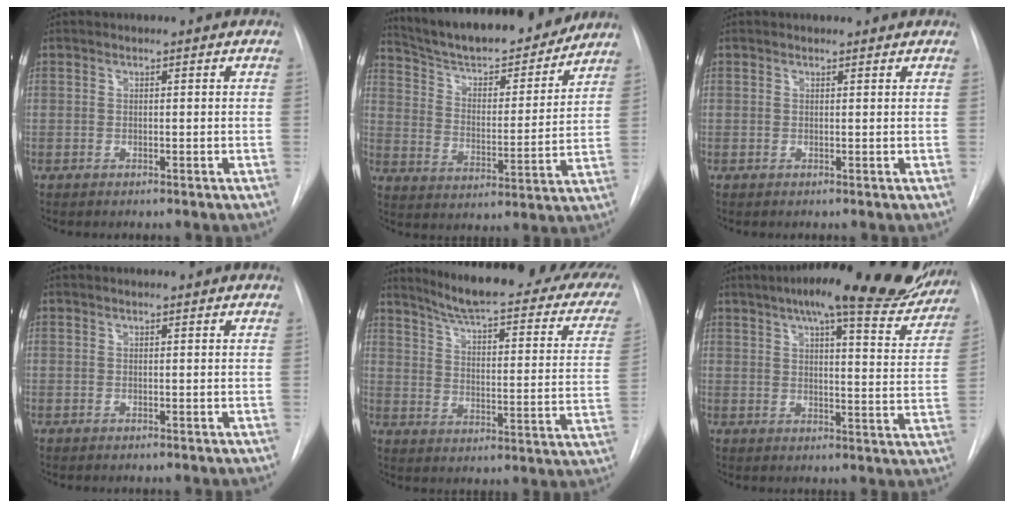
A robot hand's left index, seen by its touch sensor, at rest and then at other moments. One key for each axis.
{"total": 19.7, "fx": 17.7, "fy": 3.7, "fz": 7.9, "tx": -0.123, "ty": -0.011, "tz": 0.265}
{"total": 1.1, "fx": 1.0, "fy": 0.5, "fz": 0.1, "tx": -0.003, "ty": 0.004, "tz": 0.004}
{"total": 0.7, "fx": 0.7, "fy": 0.1, "fz": 0.2, "tx": -0.009, "ty": 0.009, "tz": 0.004}
{"total": 24.8, "fx": 21.0, "fy": 3.4, "fz": 12.7, "tx": -0.170, "ty": -0.067, "tz": 0.248}
{"total": 21.8, "fx": 17.5, "fy": 4.1, "fz": 12.3, "tx": -0.169, "ty": -0.014, "tz": 0.210}